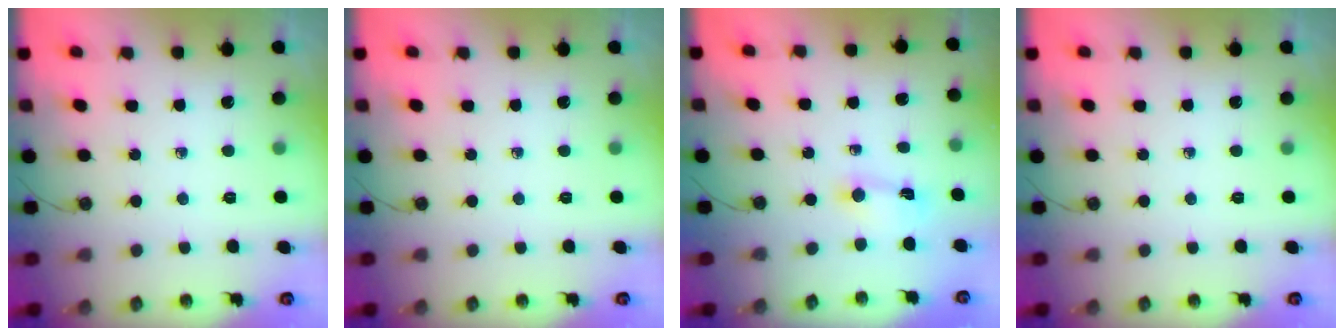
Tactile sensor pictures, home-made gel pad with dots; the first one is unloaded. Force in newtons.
{"total": 0.0}
{"total": 1.9, "press": 1.9, "slide": 0.4}
{"total": 0.0}